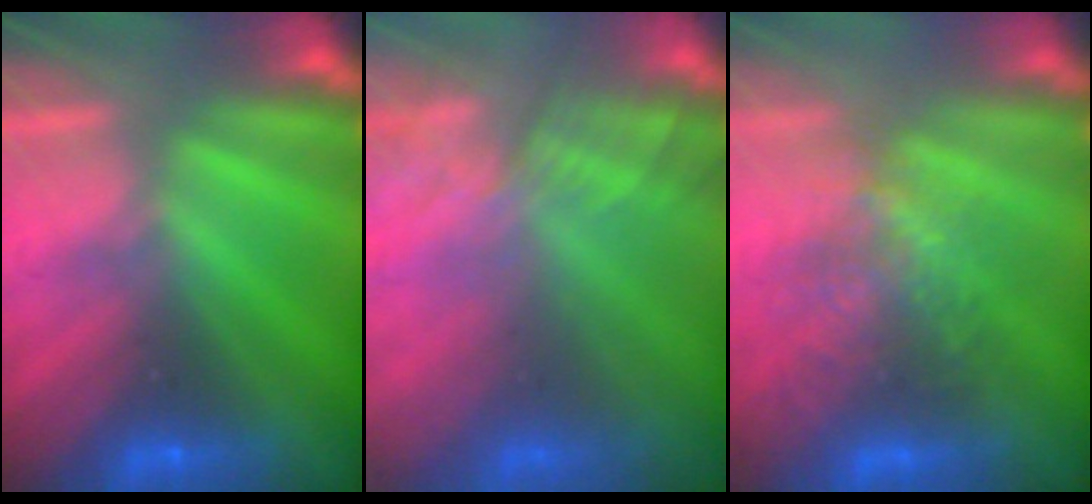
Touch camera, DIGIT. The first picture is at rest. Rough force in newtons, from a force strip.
{"total": 9.0}
{"total": 3.1}